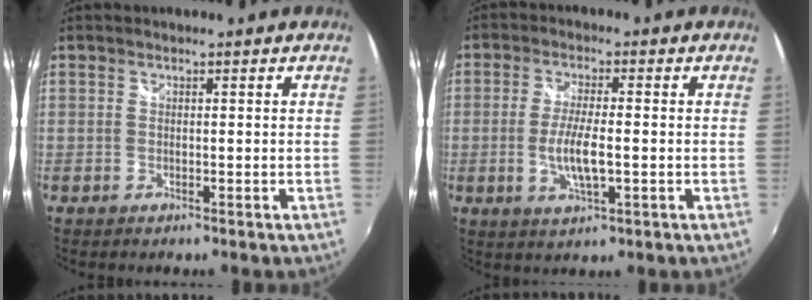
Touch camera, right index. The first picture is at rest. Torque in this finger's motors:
{"motor_torque": [0.32, 0.13, 0.42, 0.08]}